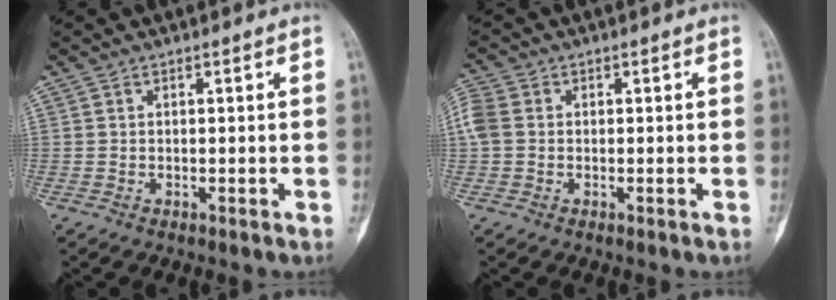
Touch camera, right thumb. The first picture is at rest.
{"total": 4.6, "force": [0.1, 3.6, 2.8], "torque": [-0.078, 0.011, -0.004]}